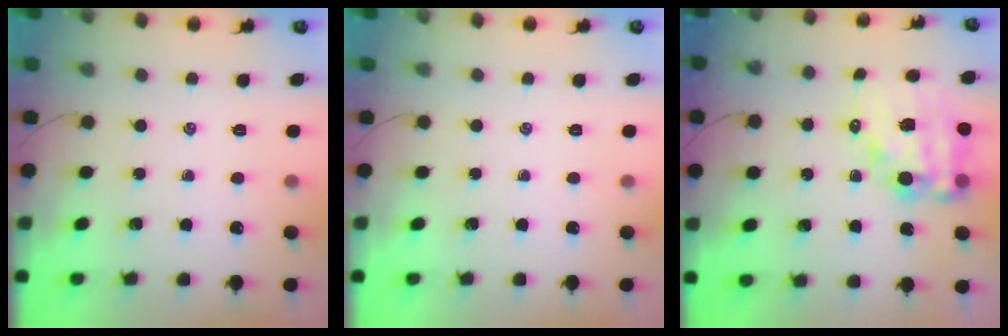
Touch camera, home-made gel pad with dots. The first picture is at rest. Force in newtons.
{"total": 0.0}
{"total": 13.8, "press": 13.4, "slide": 3.3}